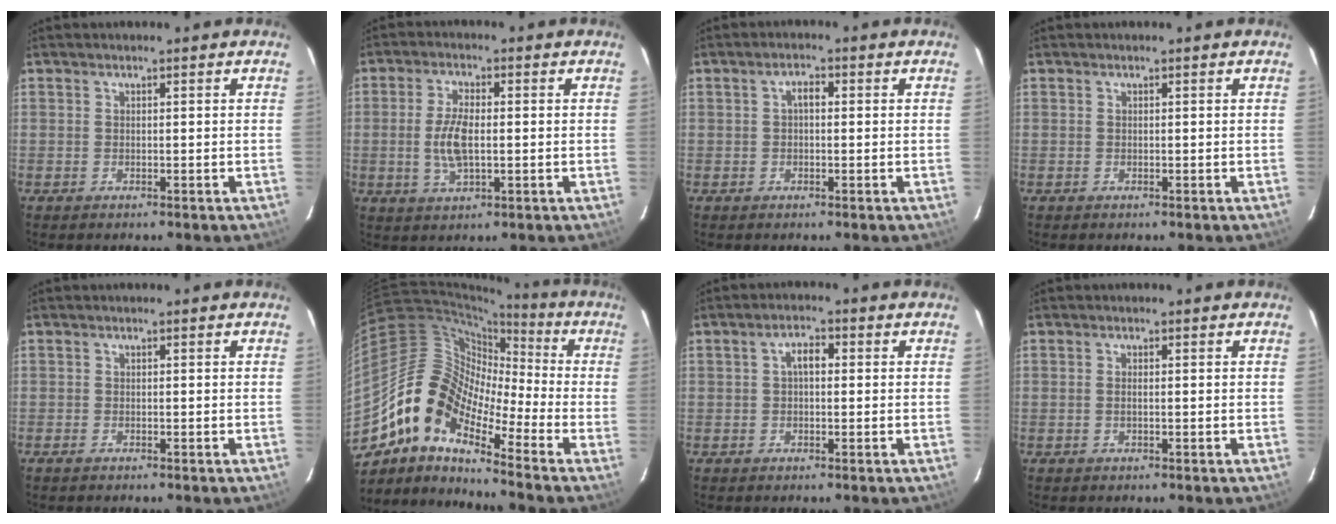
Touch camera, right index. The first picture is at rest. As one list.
[{"total": 6.9, "force": [-0.4, 3.0, 6.2], "torque": [-0.128, 0.000, -0.006]}, {"total": 2.1, "force": [0.2, 1.2, 1.8], "torque": [-0.033, 0.009, 0.002]}, {"total": 0.0}, {"total": 0.7, "force": [-0.6, 0.4, 0.1], "torque": [-0.003, -0.003, -0.012]}, {"total": 14.0, "force": [-9.1, 5.9, 8.9], "torque": [-0.143, 0.007, -0.192]}, {"total": 3.0, "force": [0.3, 1.7, 2.5], "torque": [-0.045, 0.011, 0.005]}, {"total": 0.9, "force": [-0.1, 0.1, 0.9], "torque": [-0.019, 0.002, -0.003]}]